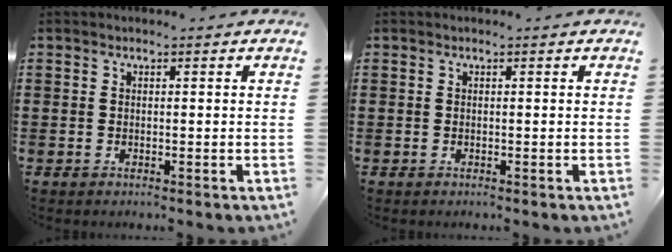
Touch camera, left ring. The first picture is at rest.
{"total": 0.0}